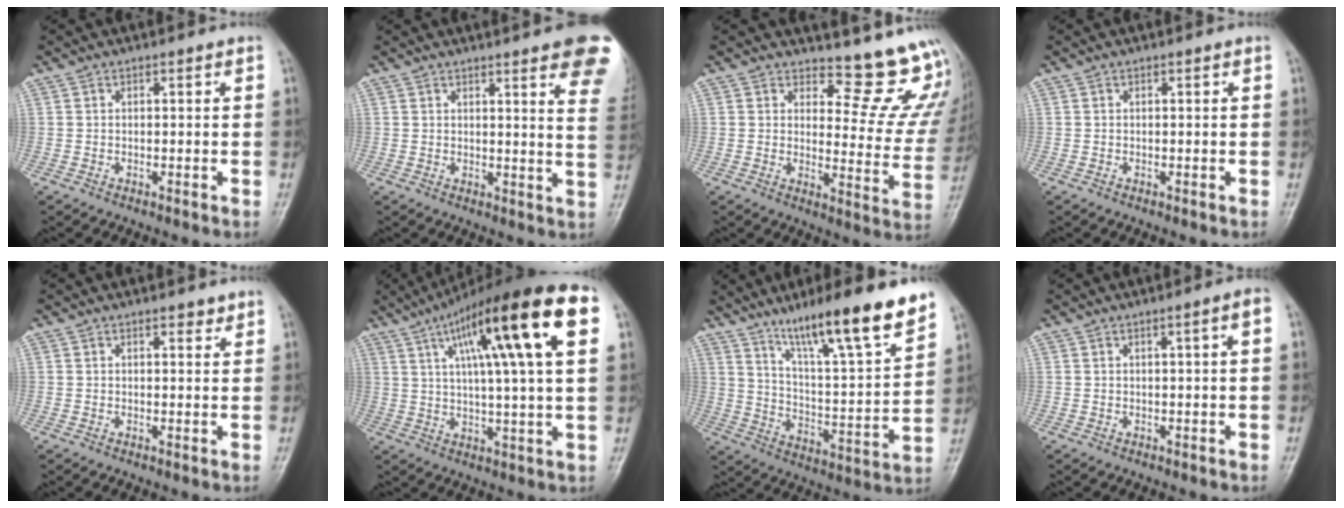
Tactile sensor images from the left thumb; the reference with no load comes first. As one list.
[{"total": 14.1, "force": [8.7, 2.5, 10.8], "torque": [-0.112, -0.034, 0.086]}, {"total": 12.7, "force": [12.3, 2.6, 1.9], "torque": [0.012, -0.153, 0.131]}, {"total": 0.0}, {"total": 1.9, "force": [1.3, 0.8, 1.0], "torque": [-0.006, -0.006, 0.016]}, {"total": 23.5, "force": [8.8, 4.4, 21.3], "torque": [-0.329, 0.017, 0.132]}, {"total": 19.4, "force": [13.7, 2.2, 13.6], "torque": [-0.195, -0.069, 0.228]}, {"total": 2.8, "force": [0.5, 0.3, 2.7], "torque": [-0.043, 0.011, 0.008]}]